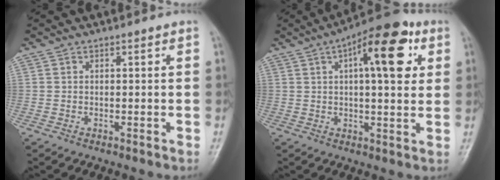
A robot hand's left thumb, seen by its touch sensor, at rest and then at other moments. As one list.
[{"total": 14.8, "force": [5.1, 5.6, 12.6], "torque": [-0.152, 0.007, 0.065]}]